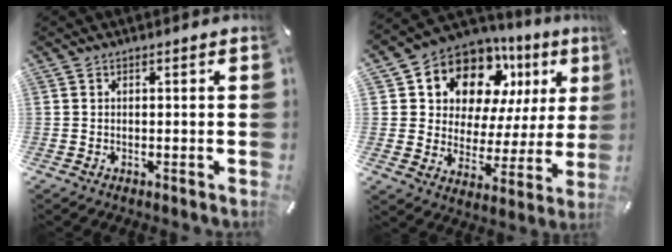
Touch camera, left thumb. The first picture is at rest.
{"total": 13.2, "force": [8.6, 8.8, 5.0], "torque": [-0.085, -0.064, 0.155]}